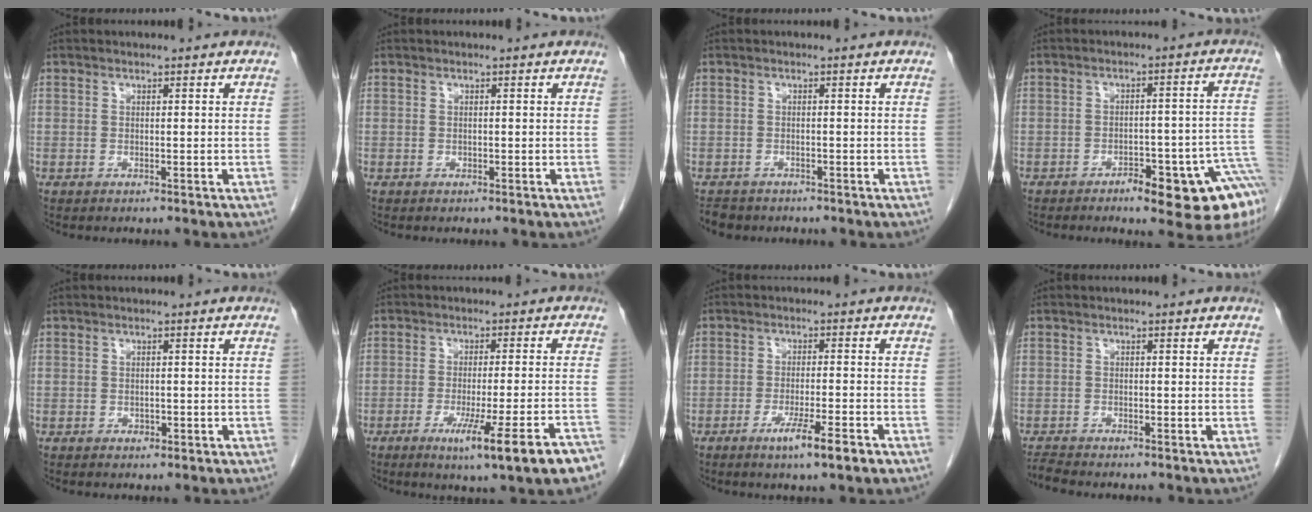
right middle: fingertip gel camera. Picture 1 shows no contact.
{"total": 0.0}
{"total": 2.7, "force": [-2.4, 1.2, 0.4], "torque": [-0.016, -0.005, -0.036]}
{"total": 13.3, "force": [-7.5, 3.0, 10.6], "torque": [-0.057, 0.032, -0.089]}
{"total": 1.1, "force": [-0.5, 0.7, 0.7], "torque": [-0.011, 0.001, -0.002]}
{"total": 13.2, "force": [-8.0, -0.5, 10.5], "torque": [-0.119, -0.018, -0.108]}
{"total": 4.6, "force": [-2.7, 0.2, 3.8], "torque": [-0.065, -0.006, -0.046]}
{"total": 1.7, "force": [-1.6, -0.6, 0.1], "torque": [-0.014, -0.014, -0.033]}